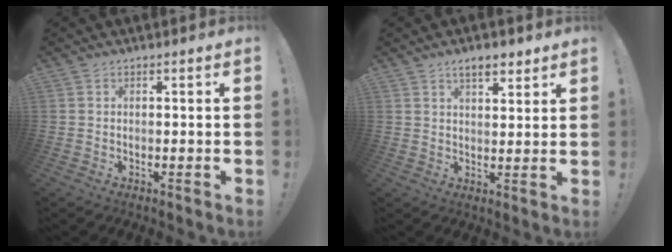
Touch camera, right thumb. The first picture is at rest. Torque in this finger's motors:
{"motor_torque": [-0.52, 0.66, 0.46, 0.24, -0.01]}